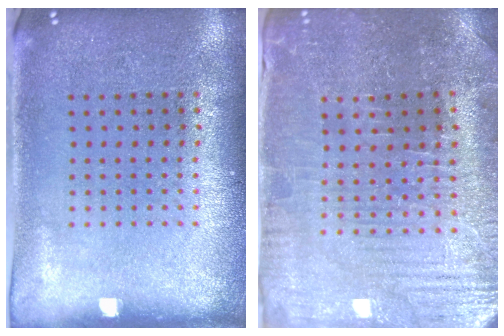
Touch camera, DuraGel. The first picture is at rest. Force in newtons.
{"total": 1.8, "press": 1.8, "slide": 0.3}